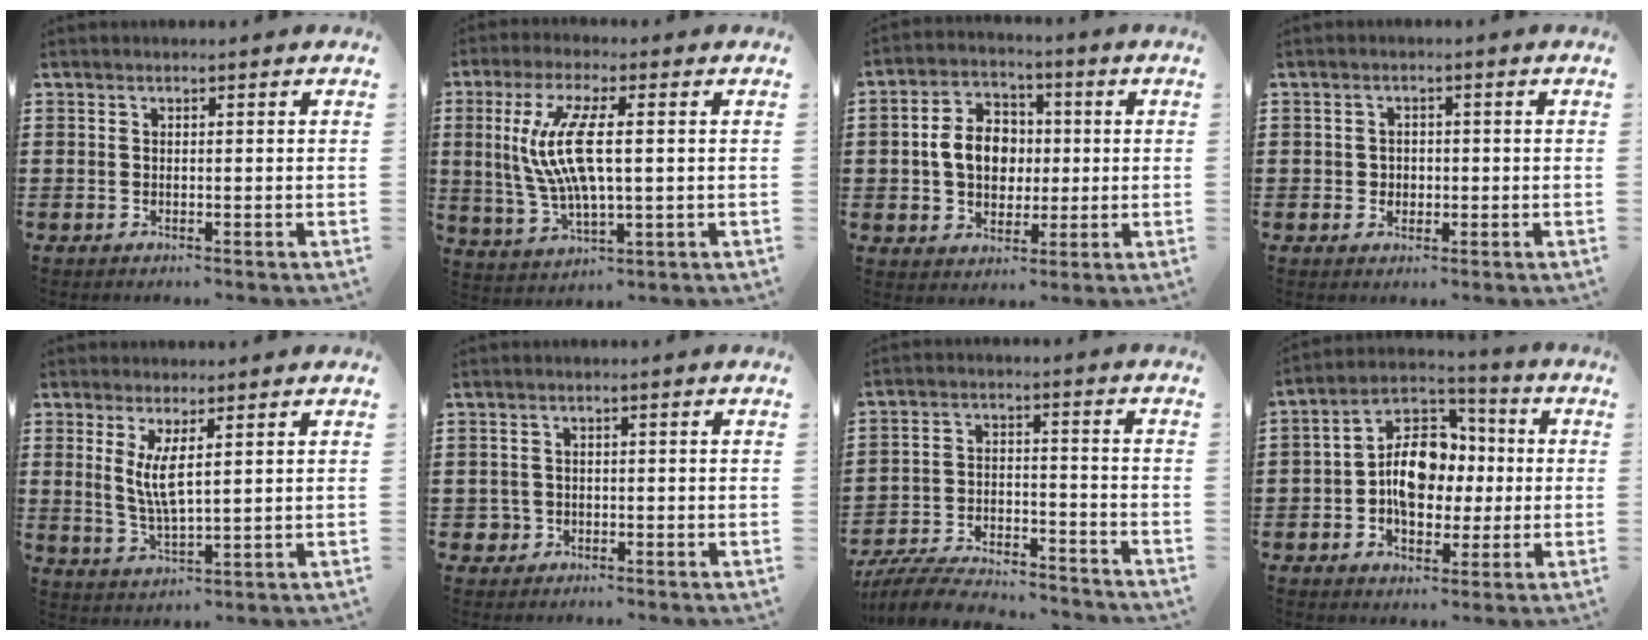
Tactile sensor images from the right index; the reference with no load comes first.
{"total": 10.3, "force": [1.1, 2.8, 9.8], "torque": [-0.224, -0.013, 0.009]}
{"total": 8.0, "force": [0.0, 6.2, 5.1], "torque": [-0.116, 0.013, -0.006]}
{"total": 1.6, "force": [-0.2, 1.5, 0.4], "torque": [-0.014, 0.005, -0.005]}
{"total": 5.2, "force": [1.7, 1.5, 4.7], "torque": [-0.103, -0.003, 0.028]}
{"total": 1.5, "force": [-0.6, 1.3, 0.2], "torque": [-0.010, 0.001, -0.016]}
{"total": 7.5, "force": [-7.2, 1.0, 2.0], "torque": [-0.042, 0.013, -0.139]}
{"total": 10.4, "force": [-0.5, 7.2, 7.4], "torque": [-0.151, 0.014, -0.014]}